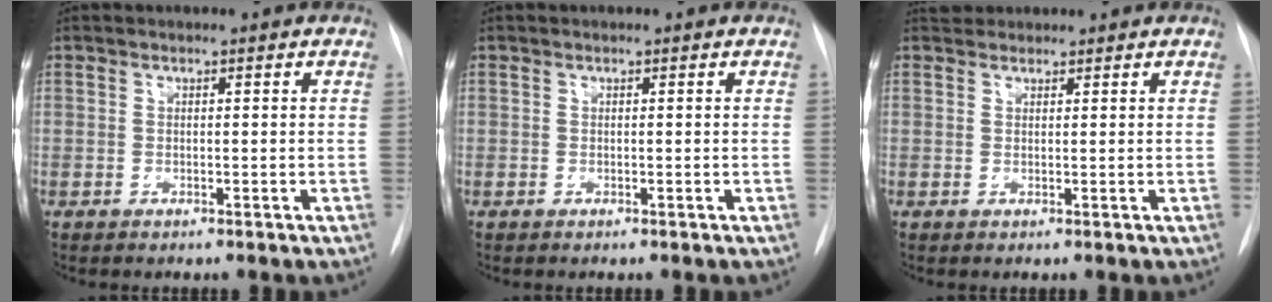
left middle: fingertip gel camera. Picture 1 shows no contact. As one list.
[{"total": 0.0}, {"total": 2.1, "force": [1.9, 0.9, 0.0], "torque": [0.001, 0.018, 0.030]}]